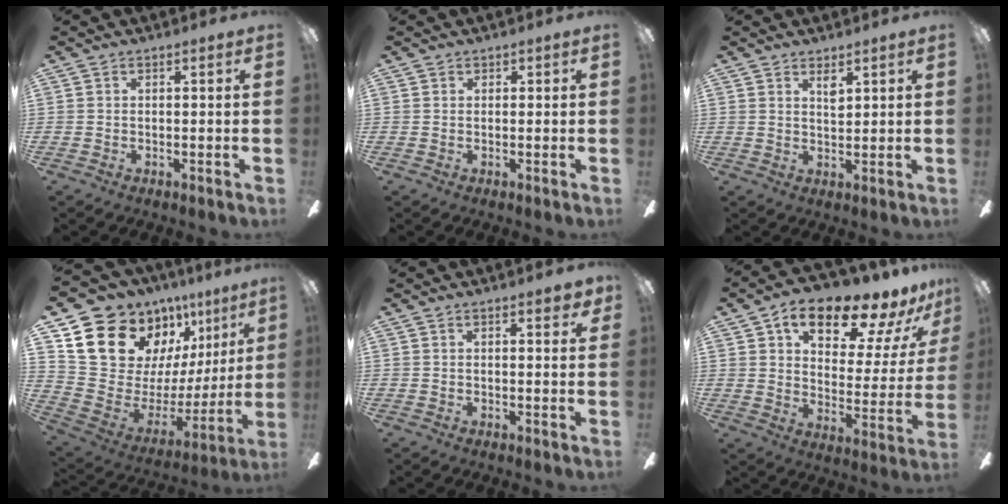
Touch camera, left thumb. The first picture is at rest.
{"total": 0.8, "force": [0.4, 0.6, 0.0], "torque": [0.009, -0.001, 0.006]}
{"total": 2.8, "force": [2.2, 1.0, 1.4], "torque": [-0.016, -0.011, 0.037]}
{"total": 18.3, "force": [12.4, 11.6, 6.8], "torque": [-0.122, -0.091, 0.251]}
{"total": 3.2, "force": [2.0, 0.8, 2.3], "torque": [-0.026, -0.007, 0.029]}
{"total": 18.4, "force": [13.4, 7.3, 10.3], "torque": [-0.157, -0.085, 0.222]}